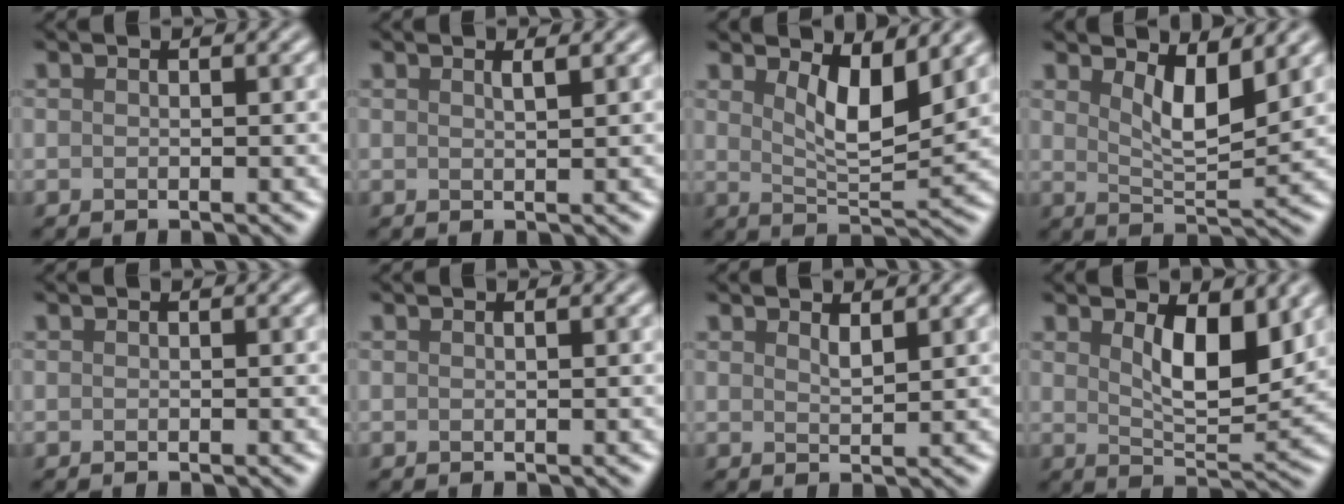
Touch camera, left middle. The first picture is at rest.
{"total": 1.1, "force": [0.6, 0.4, 0.9], "torque": [0.000, 0.004, 0.000]}
{"total": 4.7, "force": [2.0, 1.4, 4.0], "torque": [-0.072, -0.011, 0.043]}
{"total": 4.1, "force": [1.9, 1.2, 3.5], "torque": [-0.062, -0.012, 0.042]}
{"total": 0.0}
{"total": 0.7, "force": [0.4, 0.3, 0.5], "torque": [0.003, -0.004, -0.002]}
{"total": 1.0, "force": [0.8, 0.2, 0.5], "torque": [-0.010, 0.000, 0.019]}
{"total": 5.4, "force": [1.8, 1.8, 4.8], "torque": [-0.081, -0.009, 0.039]}